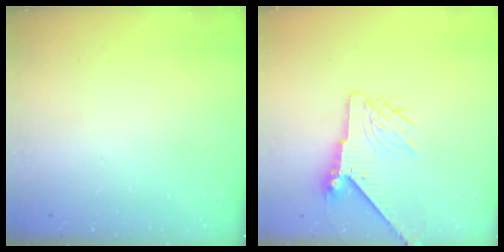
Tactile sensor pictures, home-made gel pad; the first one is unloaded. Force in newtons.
{"total": 7.7, "press": 7.7, "slide": 0.6}